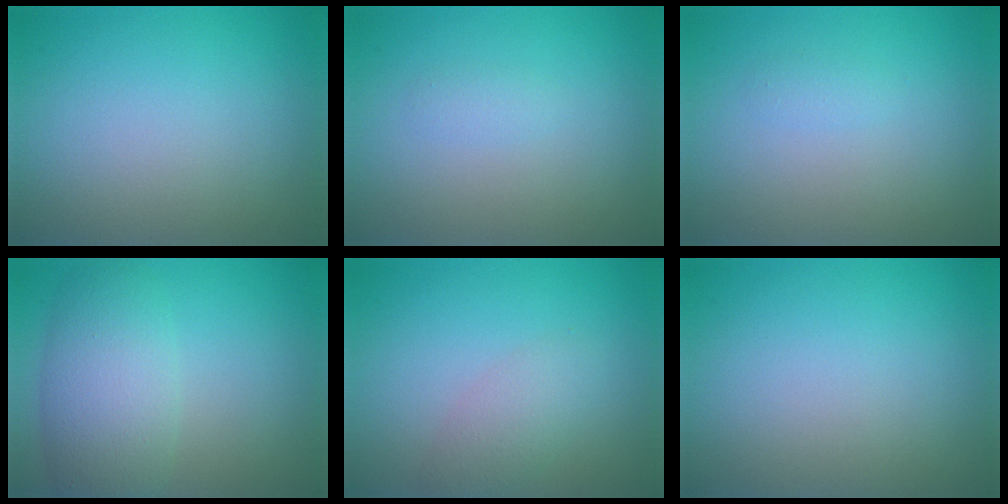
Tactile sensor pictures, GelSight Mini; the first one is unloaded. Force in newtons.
{"total": 0.8, "press": 0.8, "slide": 0.0}
{"total": 0.7, "press": 0.7, "slide": 0.0}
{"total": 5.9, "press": 5.9, "slide": 0.0}
{"total": 2.3, "press": 2.3, "slide": 0.0}
{"total": 0.0}